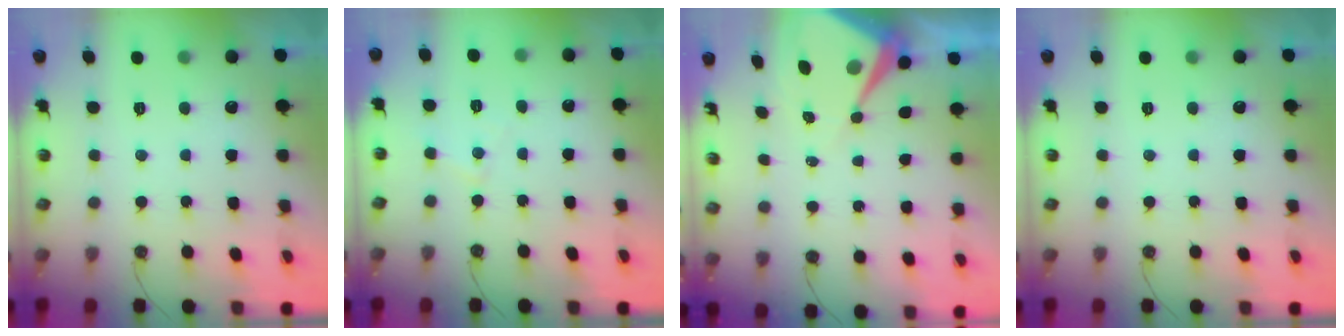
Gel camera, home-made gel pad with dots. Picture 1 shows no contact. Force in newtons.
{"total": 4.9, "press": 4.8, "slide": 0.8}
{"total": 8.9, "press": 8.9, "slide": 0.9}
{"total": 0.0}